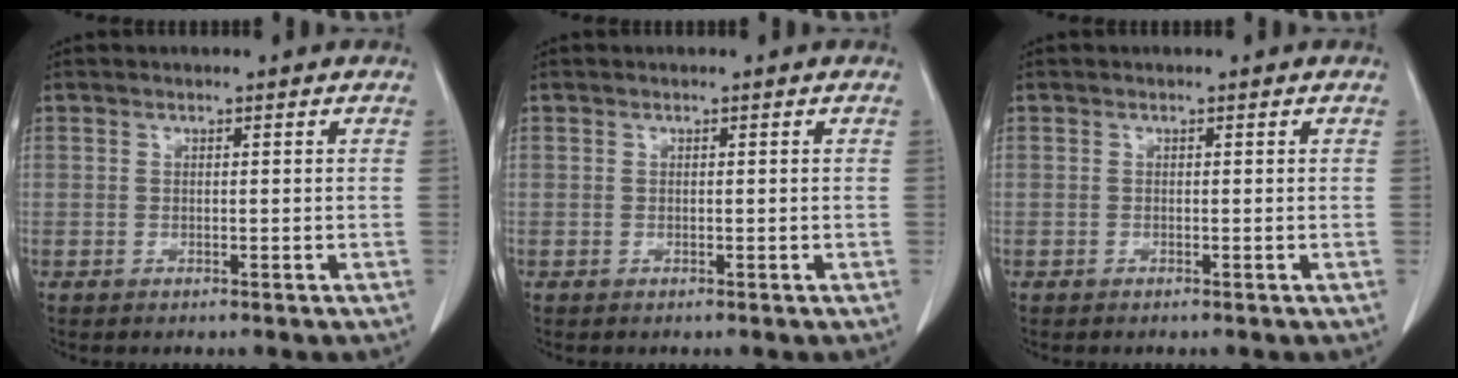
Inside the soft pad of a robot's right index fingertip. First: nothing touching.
{"total": 0.0}
{"total": 0.0}